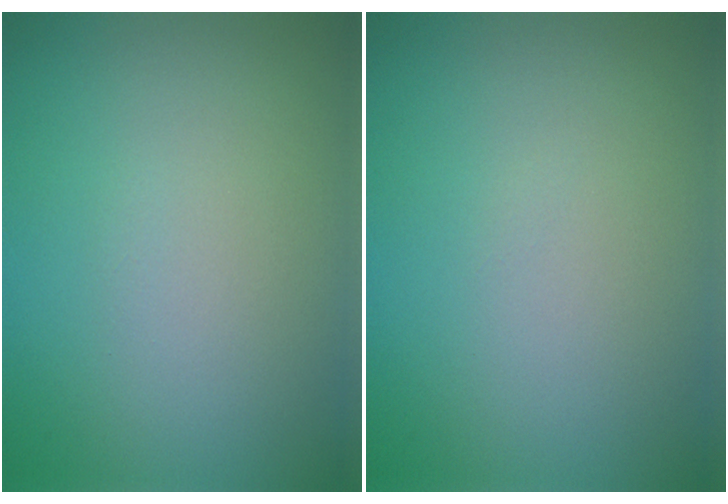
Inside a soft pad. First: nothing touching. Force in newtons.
{"total": 0.0}